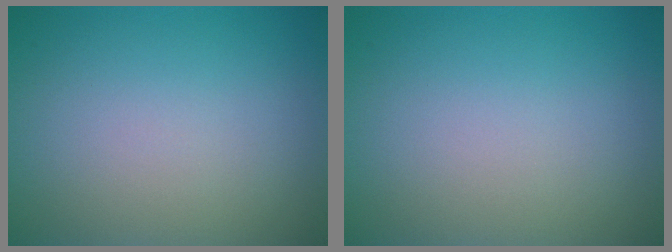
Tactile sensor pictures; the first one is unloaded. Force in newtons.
{"total": 0.0}